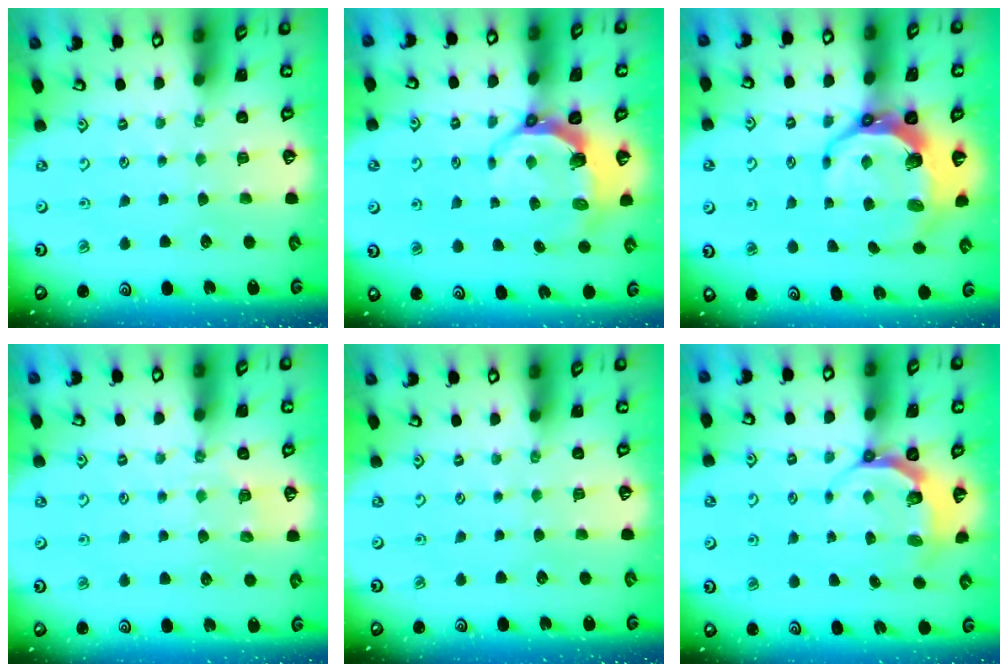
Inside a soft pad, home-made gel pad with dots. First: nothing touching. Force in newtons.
{"total": 6.9, "press": 5.9, "slide": 3.6}
{"total": 10.8, "press": 9.5, "slide": 5.2}
{"total": 4.2, "press": 4.1, "slide": 0.9}
{"total": 0.0}
{"total": 6.2, "press": 5.3, "slide": 3.3}